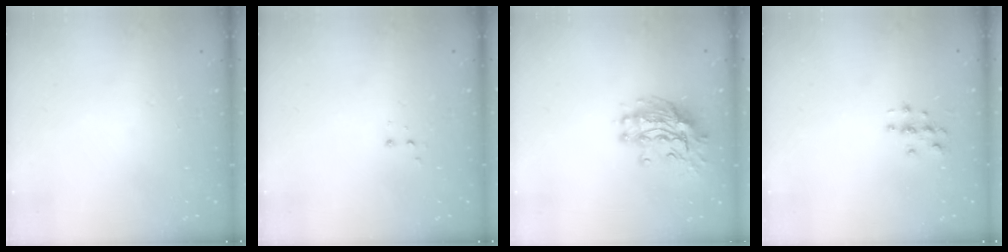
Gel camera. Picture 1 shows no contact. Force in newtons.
{"total": 2.8, "press": 2.8, "slide": 0.5}
{"total": 12.5, "press": 12.4, "slide": 1.0}
{"total": 2.8, "press": 2.8, "slide": 0.3}